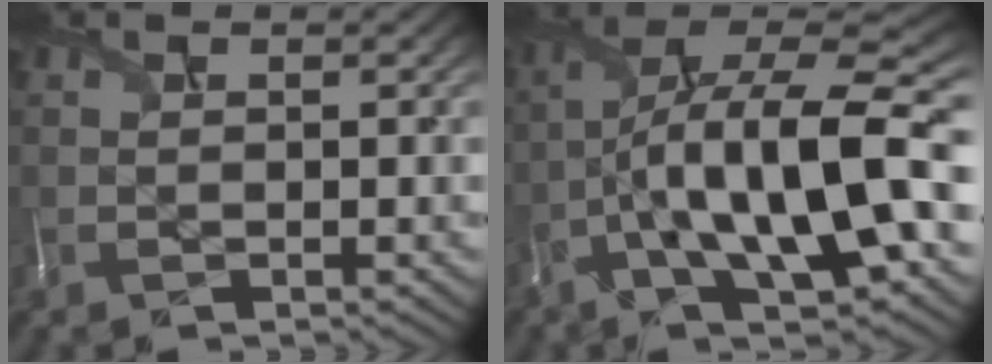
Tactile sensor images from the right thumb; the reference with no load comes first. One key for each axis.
{"total": 15.1, "fx": -2.6, "fy": 5.3, "fz": 13.9, "tx": -0.263, "ty": 0.008, "tz": -0.031}